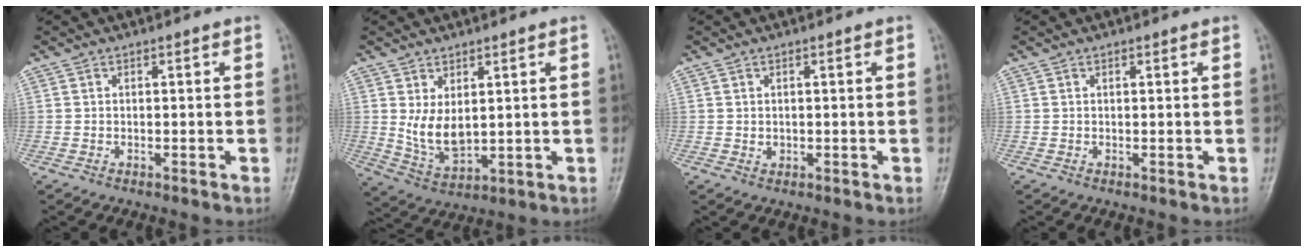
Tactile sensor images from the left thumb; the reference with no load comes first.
{"total": 7.0, "force": [1.7, 3.8, 5.6], "torque": [-0.092, -0.021, 0.050]}
{"total": 1.0, "force": [0.2, 0.7, 0.7], "torque": [-0.007, -0.002, 0.009]}
{"total": 0.5, "force": [0.3, 0.1, 0.4], "torque": [-0.006, -0.001, 0.005]}